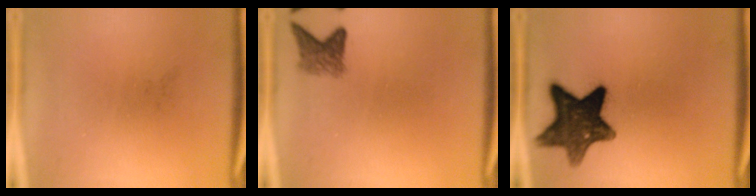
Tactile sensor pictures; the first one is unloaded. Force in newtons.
{"total": 2.8}
{"total": 12.2}